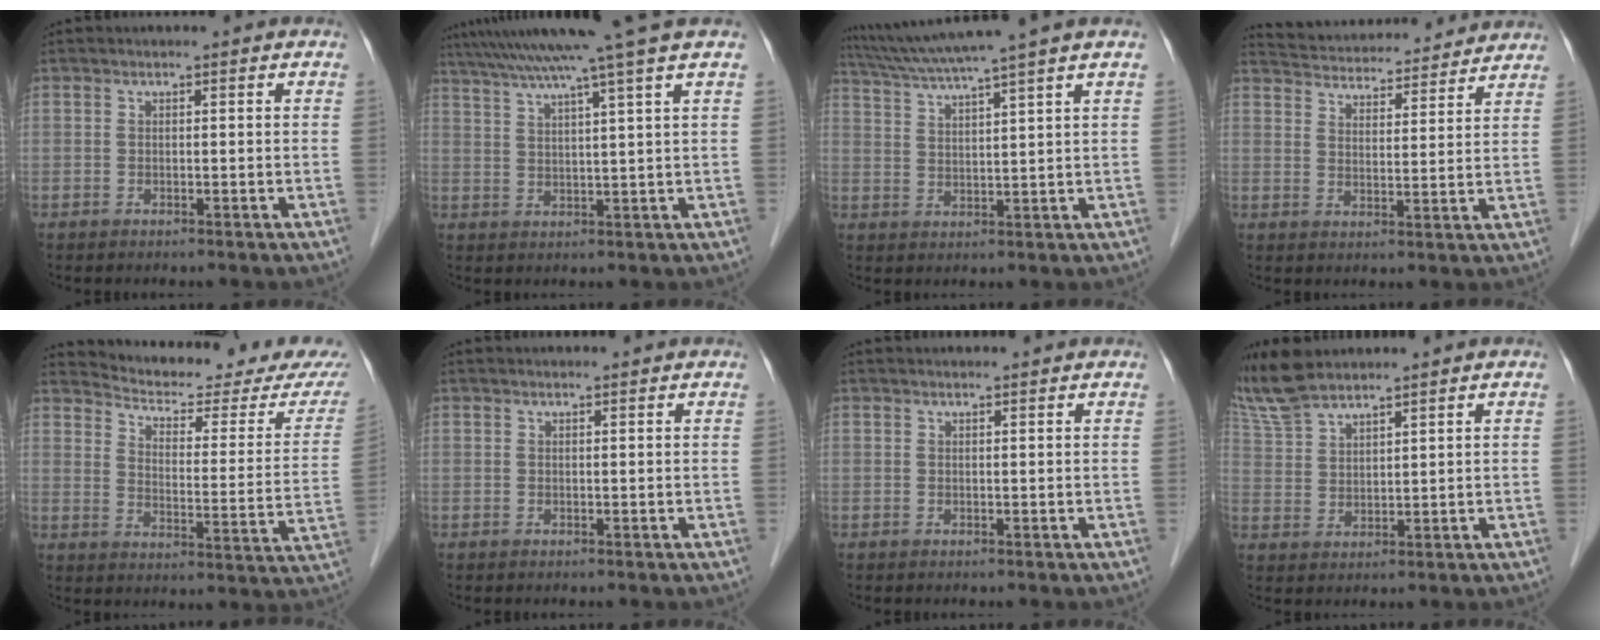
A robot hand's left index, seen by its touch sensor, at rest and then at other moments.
{"total": 13.3, "force": [10.7, -2.7, 7.5], "torque": [-0.126, -0.002, 0.155]}
{"total": 10.3, "force": [8.6, -2.4, 5.2], "torque": [-0.094, 0.010, 0.141]}
{"total": 16.8, "force": [16.0, 3.1, 4.1], "torque": [-0.065, 0.027, 0.223]}
{"total": 17.6, "force": [16.8, 1.4, 5.3], "torque": [-0.072, -0.065, 0.208]}
{"total": 1.7, "force": [1.6, 0.1, 0.3], "torque": [-0.008, 0.009, 0.021]}
{"total": 2.7, "force": [2.6, 0.1, 0.6], "torque": [-0.008, 0.014, 0.030]}
{"total": 10.2, "force": [9.1, 2.1, 4.0], "torque": [-0.103, 0.016, 0.196]}